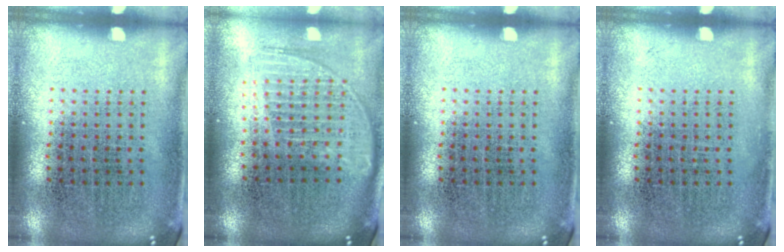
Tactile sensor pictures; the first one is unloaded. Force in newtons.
{"total": 1.8, "press": 1.5, "slide": 0.9}
{"total": 0.0}
{"total": 0.0}